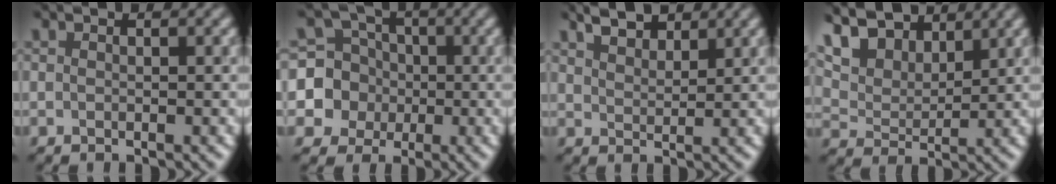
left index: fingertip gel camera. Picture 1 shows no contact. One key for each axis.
{"total": 6.4, "fx": -0.5, "fy": 6.3, "fz": 0.9, "tx": -0.015, "ty": 0.032, "tz": -0.033}
{"total": 3.0, "fx": 2.7, "fy": 0.9, "fz": 1.0, "tx": -0.013, "ty": 0.007, "tz": 0.052}
{"total": 10.5, "fx": 7.4, "fy": 5.8, "fz": 4.7, "tx": -0.123, "ty": 0.033, "tz": 0.125}